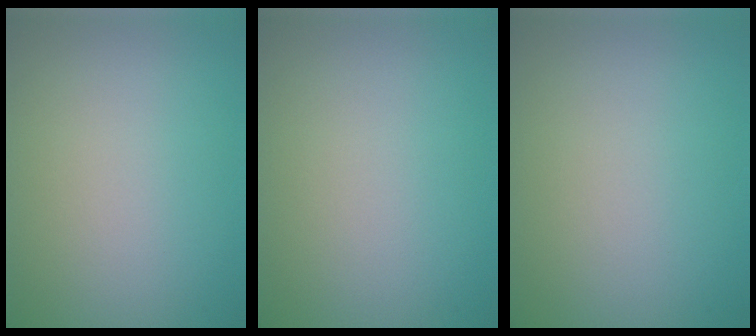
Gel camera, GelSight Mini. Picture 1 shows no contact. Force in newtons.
{"total": 0.0}
{"total": 0.0}